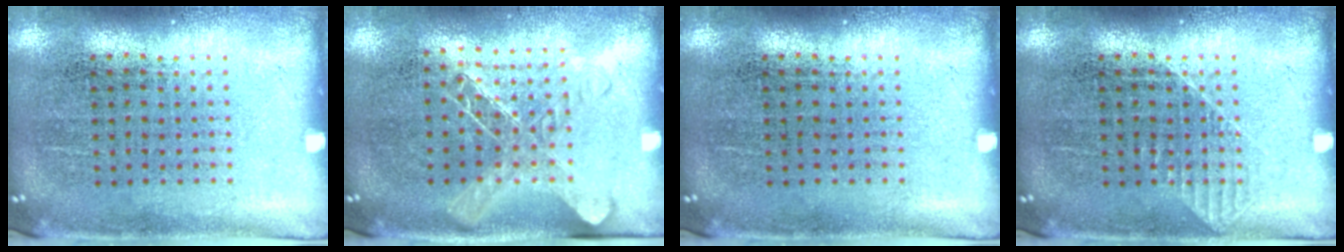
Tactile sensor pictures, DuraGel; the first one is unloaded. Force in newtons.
{"total": 1.4, "press": 1.3, "slide": 0.6}
{"total": 0.0}
{"total": 0.8, "press": 0.8, "slide": 0.2}